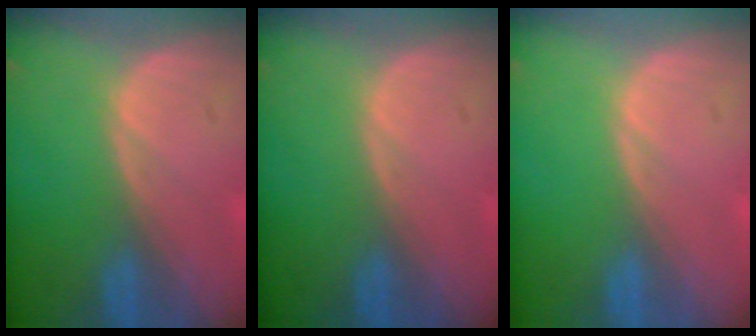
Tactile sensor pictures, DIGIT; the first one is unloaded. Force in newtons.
{"total": 0.0}
{"total": 0.0}